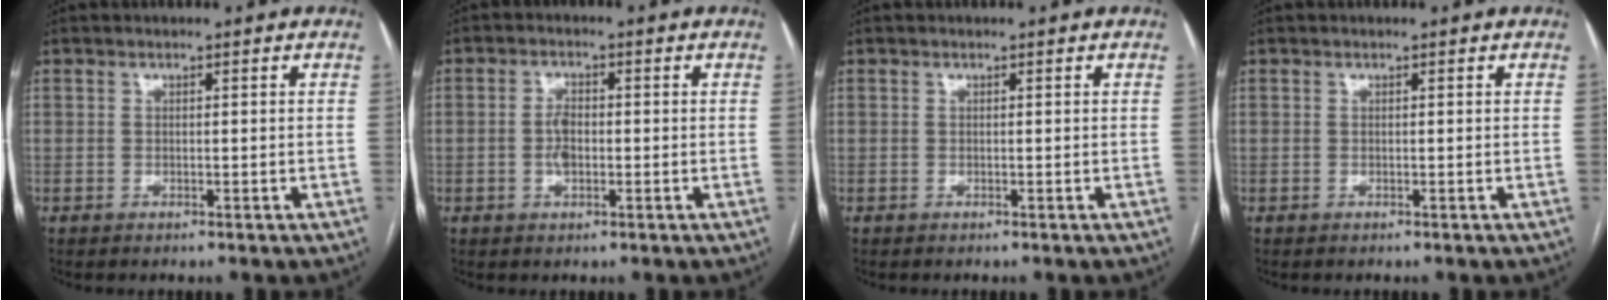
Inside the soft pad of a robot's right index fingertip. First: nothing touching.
{"total": 3.1, "force": [-0.5, 1.5, 2.6], "torque": [-0.053, 0.003, -0.011]}
{"total": 0.0}
{"total": 0.0}